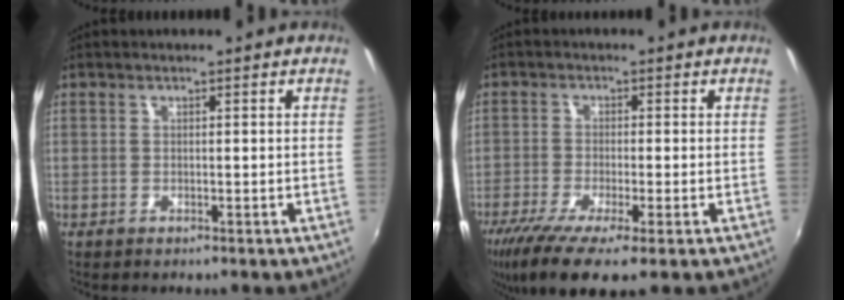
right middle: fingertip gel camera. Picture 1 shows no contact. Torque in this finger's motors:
{"motor_torque": [1.30, -0.84, 0.26, 0.19]}